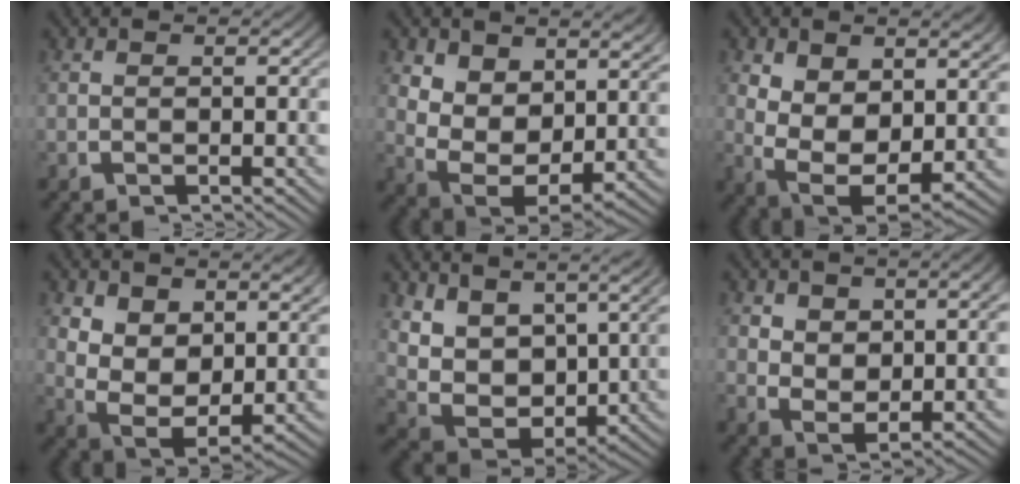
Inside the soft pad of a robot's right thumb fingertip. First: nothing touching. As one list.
[{"total": 9.3, "force": [-0.4, 7.0, 6.1], "torque": [-0.158, -0.063, 0.013]}, {"total": 10.0, "force": [-1.7, 7.1, 6.8], "torque": [-0.165, -0.068, -0.002]}, {"total": 9.3, "force": [-0.6, 6.9, 6.2], "torque": [-0.157, -0.063, 0.012]}, {"total": 10.9, "force": [1.5, 7.9, 7.3], "torque": [-0.162, -0.033, 0.030]}, {"total": 4.0, "force": [0.4, 2.8, 2.9], "torque": [-0.061, -0.029, 0.026]}]